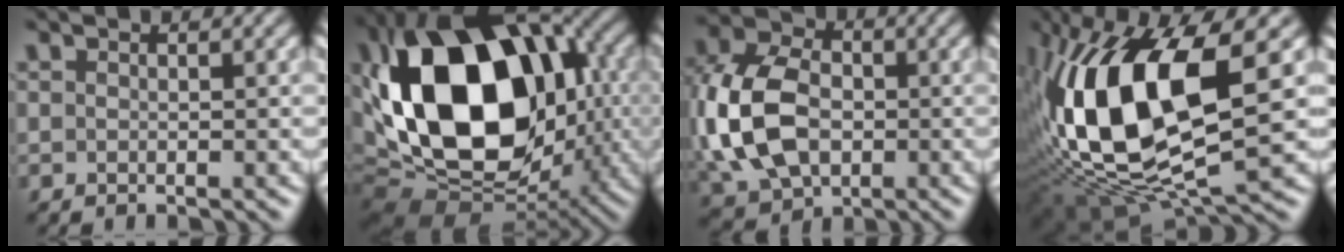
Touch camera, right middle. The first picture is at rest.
{"total": 18.2, "force": [0.9, 12.6, 13.1], "torque": [-0.265, -0.009, 0.016]}
{"total": 10.8, "force": [-0.6, 7.9, 7.3], "torque": [-0.184, 0.007, -0.020]}
{"total": 14.1, "force": [1.1, 6.6, 12.4], "torque": [-0.249, -0.007, 0.017]}